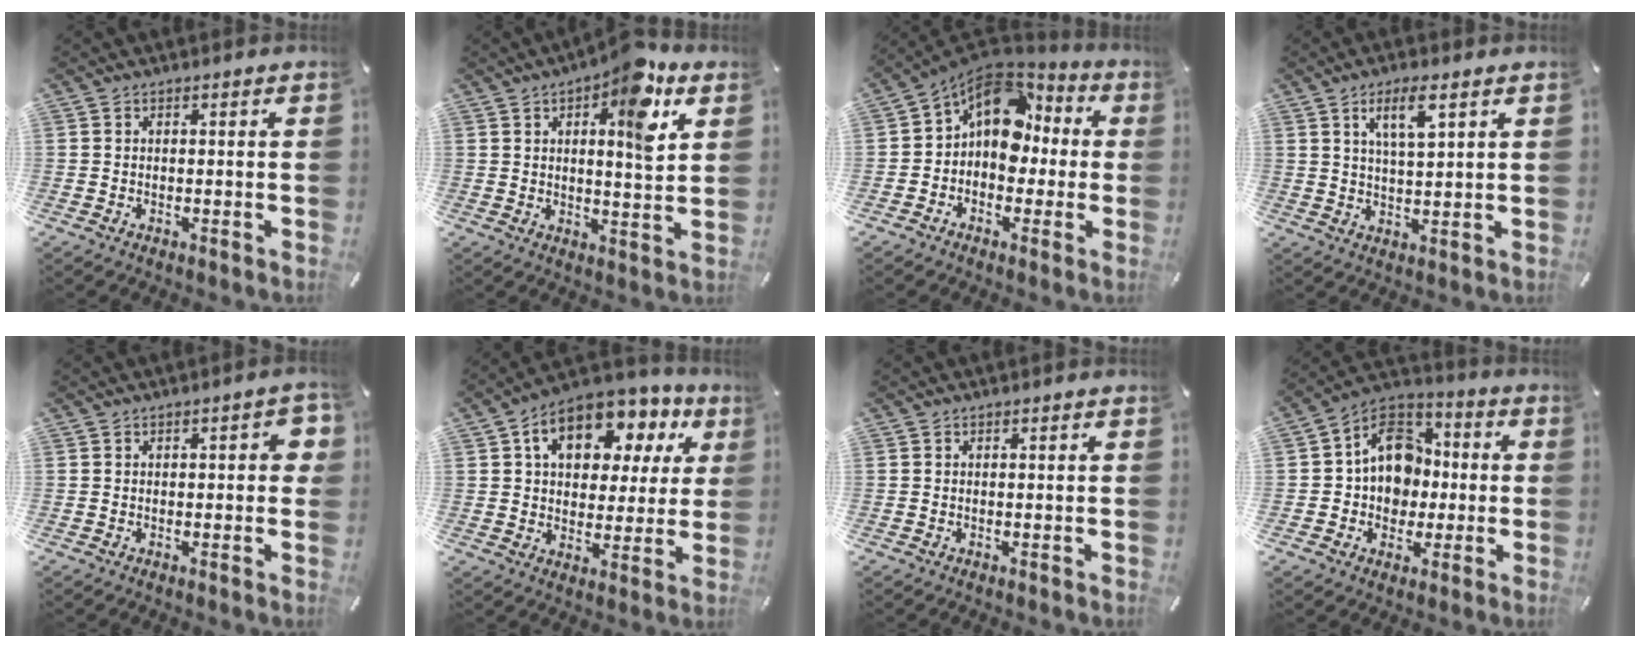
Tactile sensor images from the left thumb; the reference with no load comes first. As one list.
[{"total": 11.8, "force": [6.0, 4.0, 9.3], "torque": [-0.109, -0.037, 0.090]}, {"total": 13.0, "force": [3.2, 10.0, 7.6], "torque": [-0.121, -0.011, 0.060]}, {"total": 7.3, "force": [3.7, 2.1, 5.9], "torque": [-0.110, -0.002, 0.060]}, {"total": 4.1, "force": [0.2, 1.8, 3.7], "torque": [-0.043, 0.003, -0.003]}, {"total": 14.5, "force": [6.7, 9.6, 8.5], "torque": [-0.133, -0.025, 0.117]}, {"total": 0.0}, {"total": 12.5, "force": [-0.1, 11.3, 5.4], "torque": [-0.087, 0.016, 0.003]}]